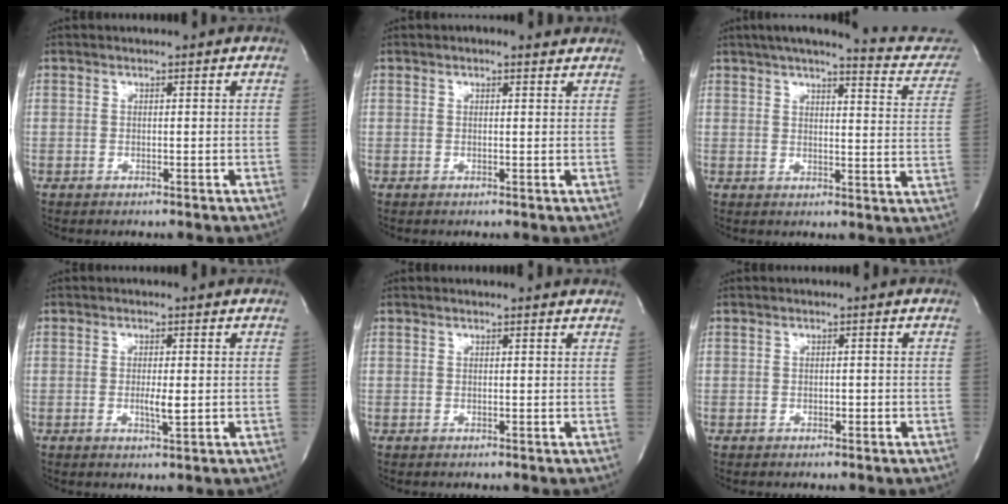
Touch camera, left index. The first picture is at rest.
{"total": 1.2, "force": [0.6, 0.7, 0.7], "torque": [-0.014, 0.004, 0.001]}
{"total": 15.0, "force": [12.7, 2.3, 7.6], "torque": [-0.089, -0.014, 0.139]}
{"total": 2.4, "force": [-0.8, 0.3, 2.2], "torque": [-0.042, -0.010, -0.013]}
{"total": 2.5, "force": [2.5, 0.3, 0.5], "torque": [-0.009, -0.002, 0.012]}
{"total": 0.9, "force": [-0.8, 0.3, 0.3], "torque": [-0.001, -0.003, -0.015]}